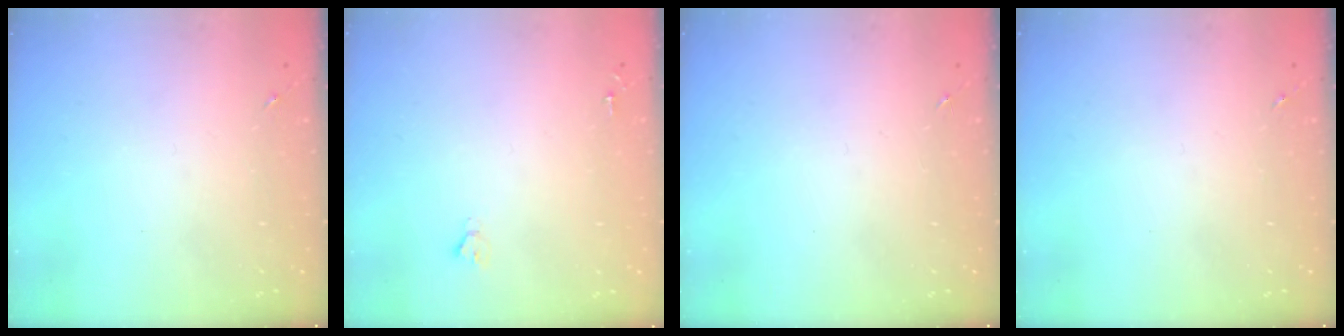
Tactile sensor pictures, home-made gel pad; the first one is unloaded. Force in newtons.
{"total": 1.9, "press": 1.9, "slide": 0.2}
{"total": 0.0}
{"total": 0.0}